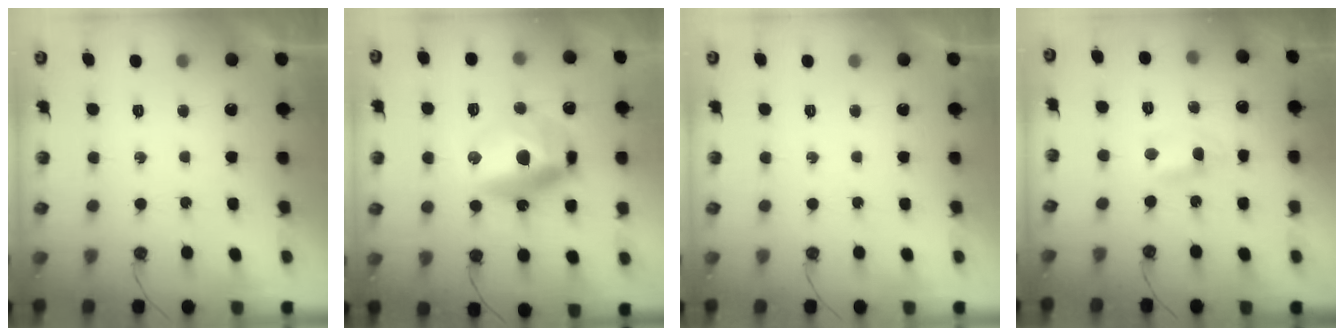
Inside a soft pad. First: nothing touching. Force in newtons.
{"total": 14.8, "press": 14.7, "slide": 1.7}
{"total": 0.0}
{"total": 1.2, "press": 1.0, "slide": 0.6}